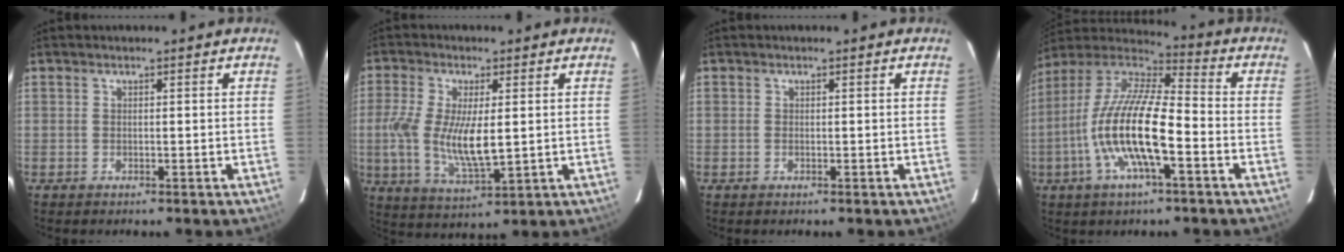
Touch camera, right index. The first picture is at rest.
{"total": 11.6, "force": [-0.1, 4.1, 10.9], "torque": [-0.226, -0.011, -0.001]}
{"total": 0.5, "force": [-0.1, 0.4, 0.3], "torque": [-0.006, 0.000, -0.003]}
{"total": 17.7, "force": [-5.4, 4.6, 16.2], "torque": [-0.312, -0.012, -0.109]}